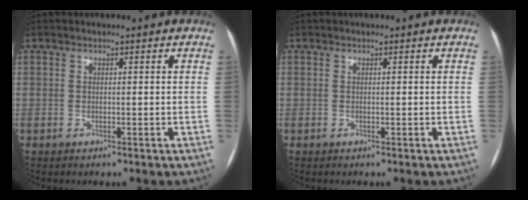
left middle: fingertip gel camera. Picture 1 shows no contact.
{"total": 0.0}